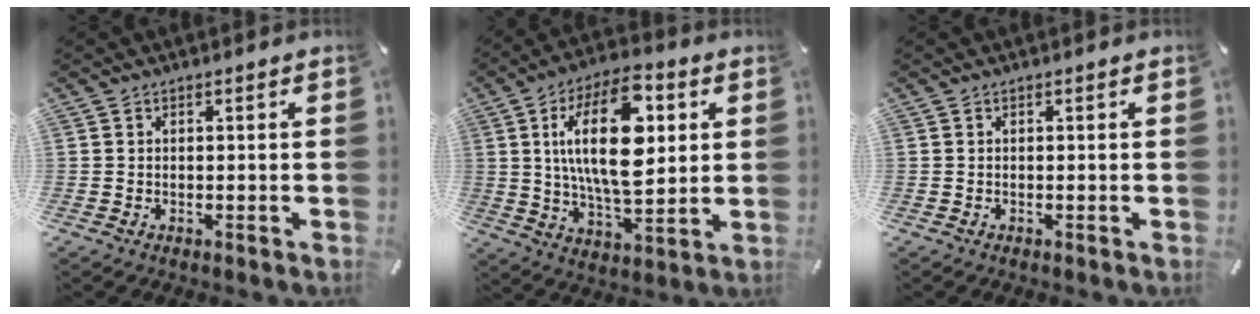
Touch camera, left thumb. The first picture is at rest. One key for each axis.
{"total": 20.6, "fx": 5.3, "fy": 9.9, "fz": 17.3, "tx": -0.319, "ty": -0.006, "tz": 0.080}
{"total": 0.0}